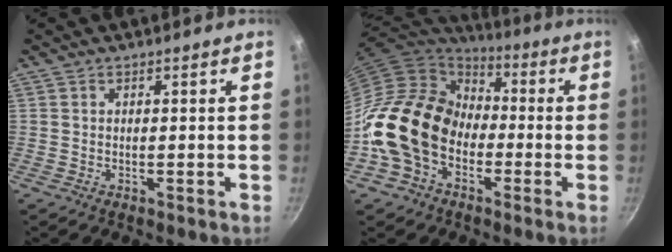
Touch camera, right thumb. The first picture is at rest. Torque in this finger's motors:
{"motor_torque": [2.45, 2.56, 1.39, -1.39, 0.31]}